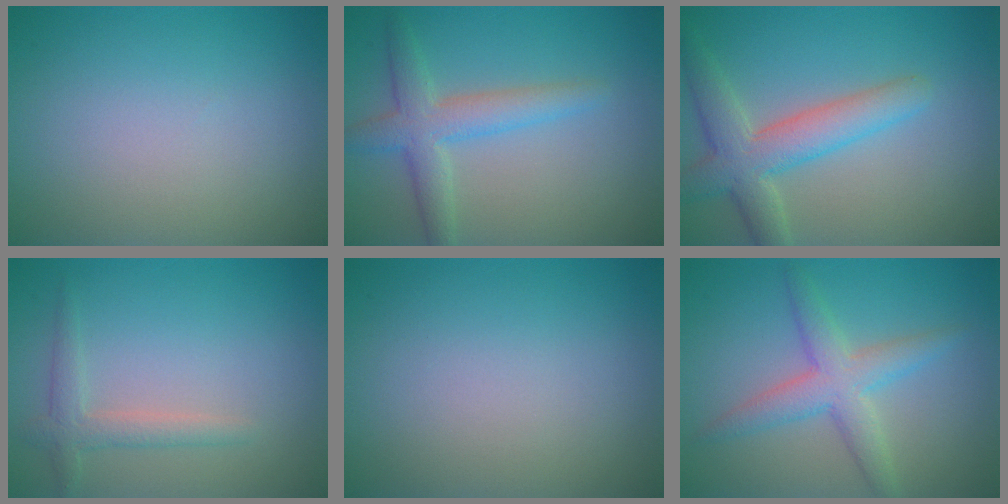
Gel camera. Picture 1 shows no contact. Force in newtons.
{"total": 3.9, "press": 3.9, "slide": 0.3}
{"total": 5.1, "press": 5.1, "slide": 0.5}
{"total": 2.1, "press": 2.1, "slide": 0.1}
{"total": 0.0}
{"total": 3.9, "press": 3.9, "slide": 0.1}